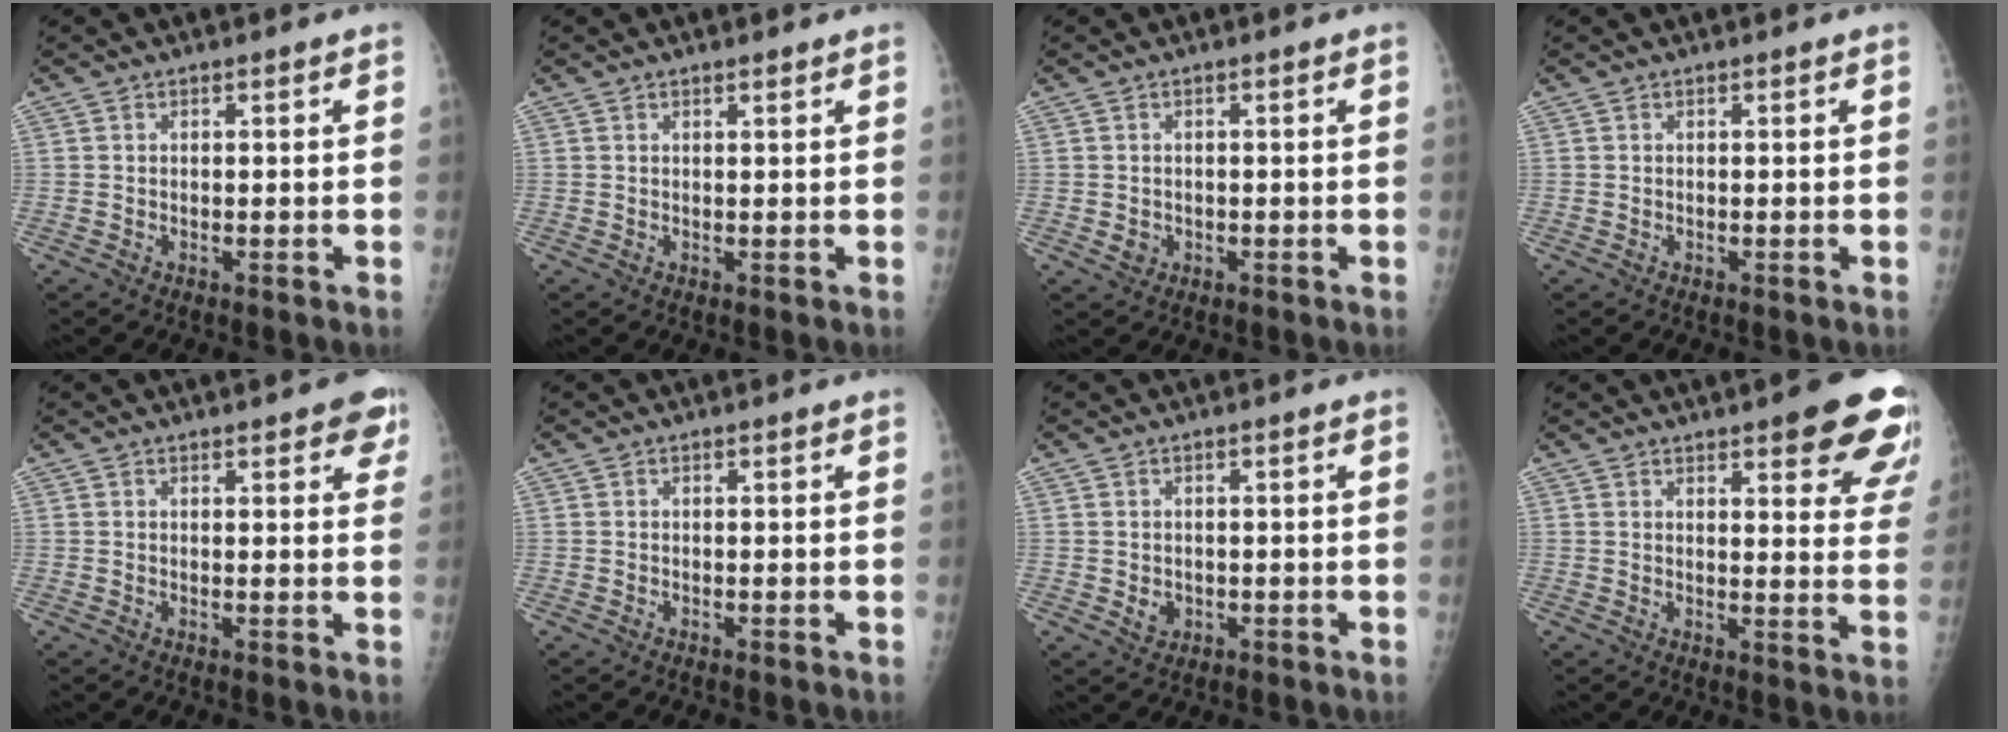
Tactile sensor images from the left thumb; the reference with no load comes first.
{"total": 0.8, "force": [0.6, 0.2, 0.5], "torque": [-0.008, -0.003, 0.010]}
{"total": 1.7, "force": [-0.3, 1.5, 0.6], "torque": [-0.005, 0.003, 0.000]}
{"total": 0.0}
{"total": 4.8, "force": [2.8, 2.0, 3.3], "torque": [-0.012, -0.008, 0.026]}
{"total": 0.0}
{"total": 2.2, "force": [-0.3, 1.9, 1.0], "torque": [-0.008, 0.001, 0.003]}
{"total": 15.1, "force": [9.3, 4.2, 11.2], "torque": [-0.105, -0.040, 0.100]}